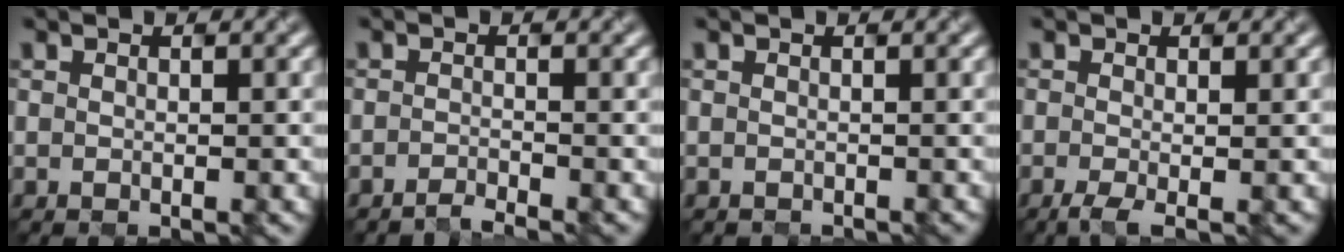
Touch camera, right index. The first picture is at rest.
{"total": 1.3, "force": [-1.2, -0.1, 0.2], "torque": [0.000, -0.007, -0.033]}
{"total": 0.0}
{"total": 1.5, "force": [-0.6, 0.3, 1.4], "torque": [-0.021, -0.005, -0.011]}